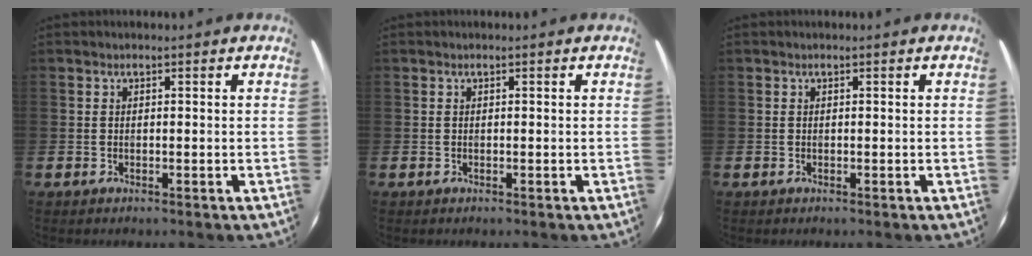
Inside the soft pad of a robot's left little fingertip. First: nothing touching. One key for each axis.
{"total": 0.0}
{"total": 0.0}